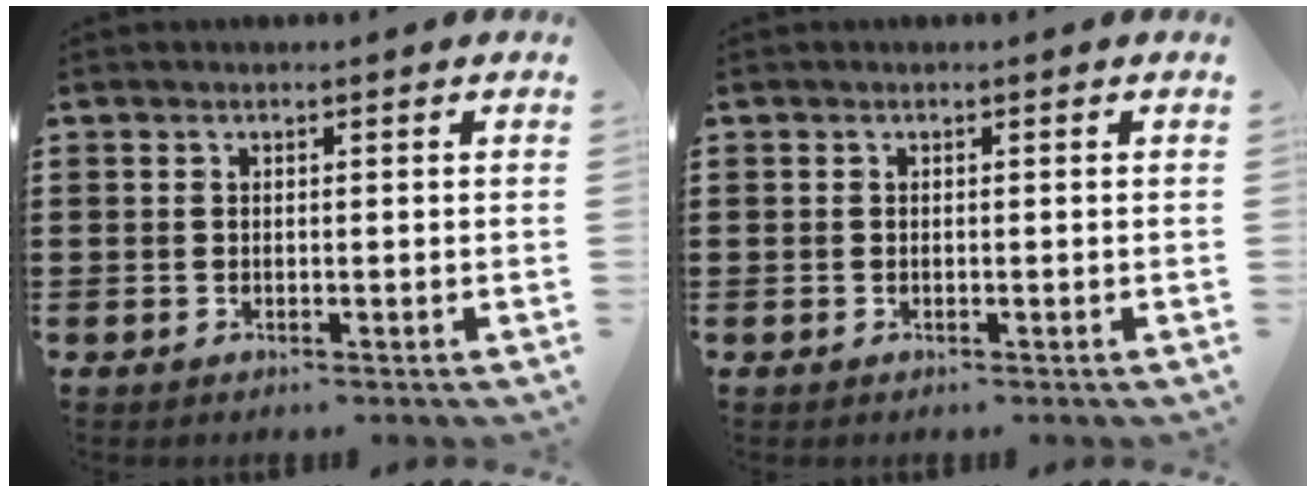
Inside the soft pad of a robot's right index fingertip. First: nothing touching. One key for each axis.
{"total": 0.0}